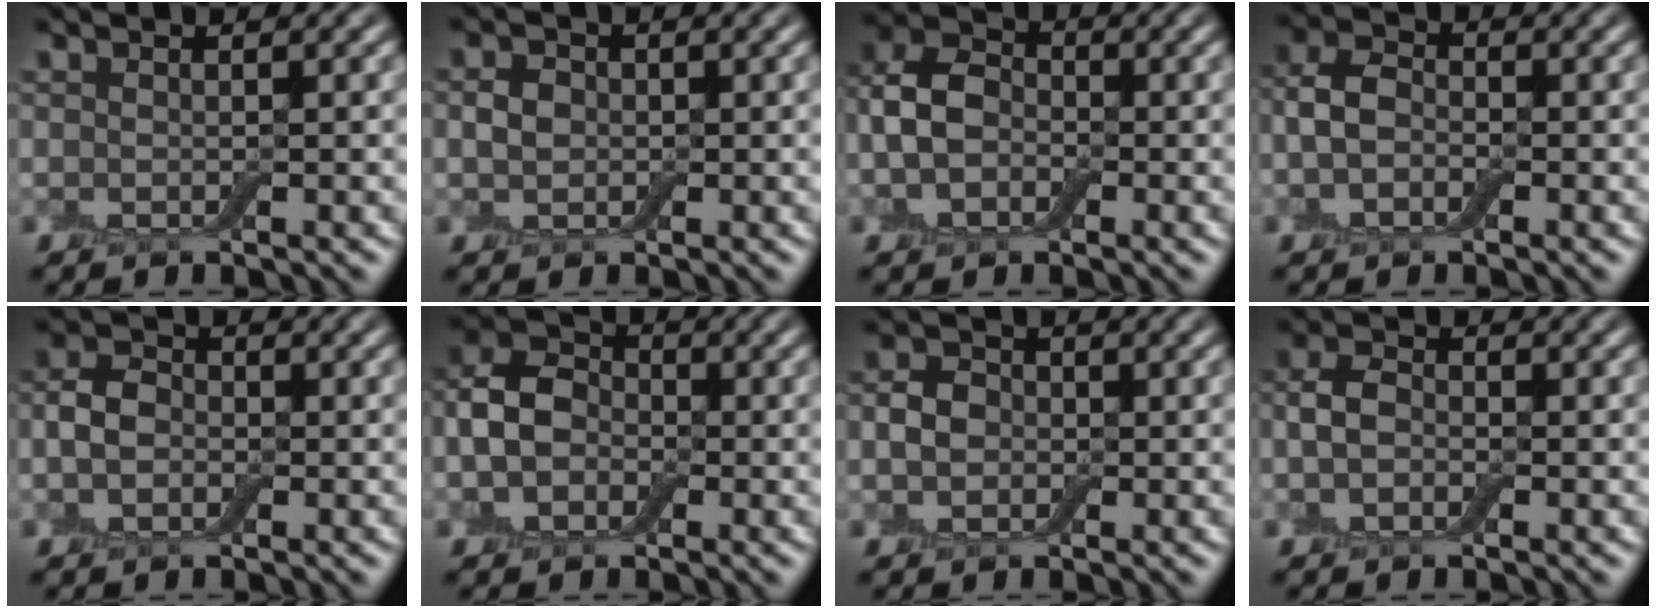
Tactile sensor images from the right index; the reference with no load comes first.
{"total": 1.6, "force": [0.0, 1.5, 0.6], "torque": [-0.013, 0.005, -0.008]}
{"total": 5.0, "force": [-0.8, 3.8, 3.1], "torque": [-0.066, 0.013, -0.026]}
{"total": 3.2, "force": [-0.6, 2.4, 2.0], "torque": [-0.042, 0.006, -0.022]}
{"total": 2.7, "force": [-0.5, 2.2, 1.5], "torque": [-0.031, 0.005, -0.020]}
{"total": 5.6, "force": [-1.0, 4.4, 3.3], "torque": [-0.063, 0.010, -0.028]}
{"total": 2.5, "force": [-0.4, 2.2, 1.1], "torque": [-0.021, 0.005, -0.017]}
{"total": 2.4, "force": [-0.5, 1.8, 1.5], "torque": [-0.032, 0.006, -0.017]}